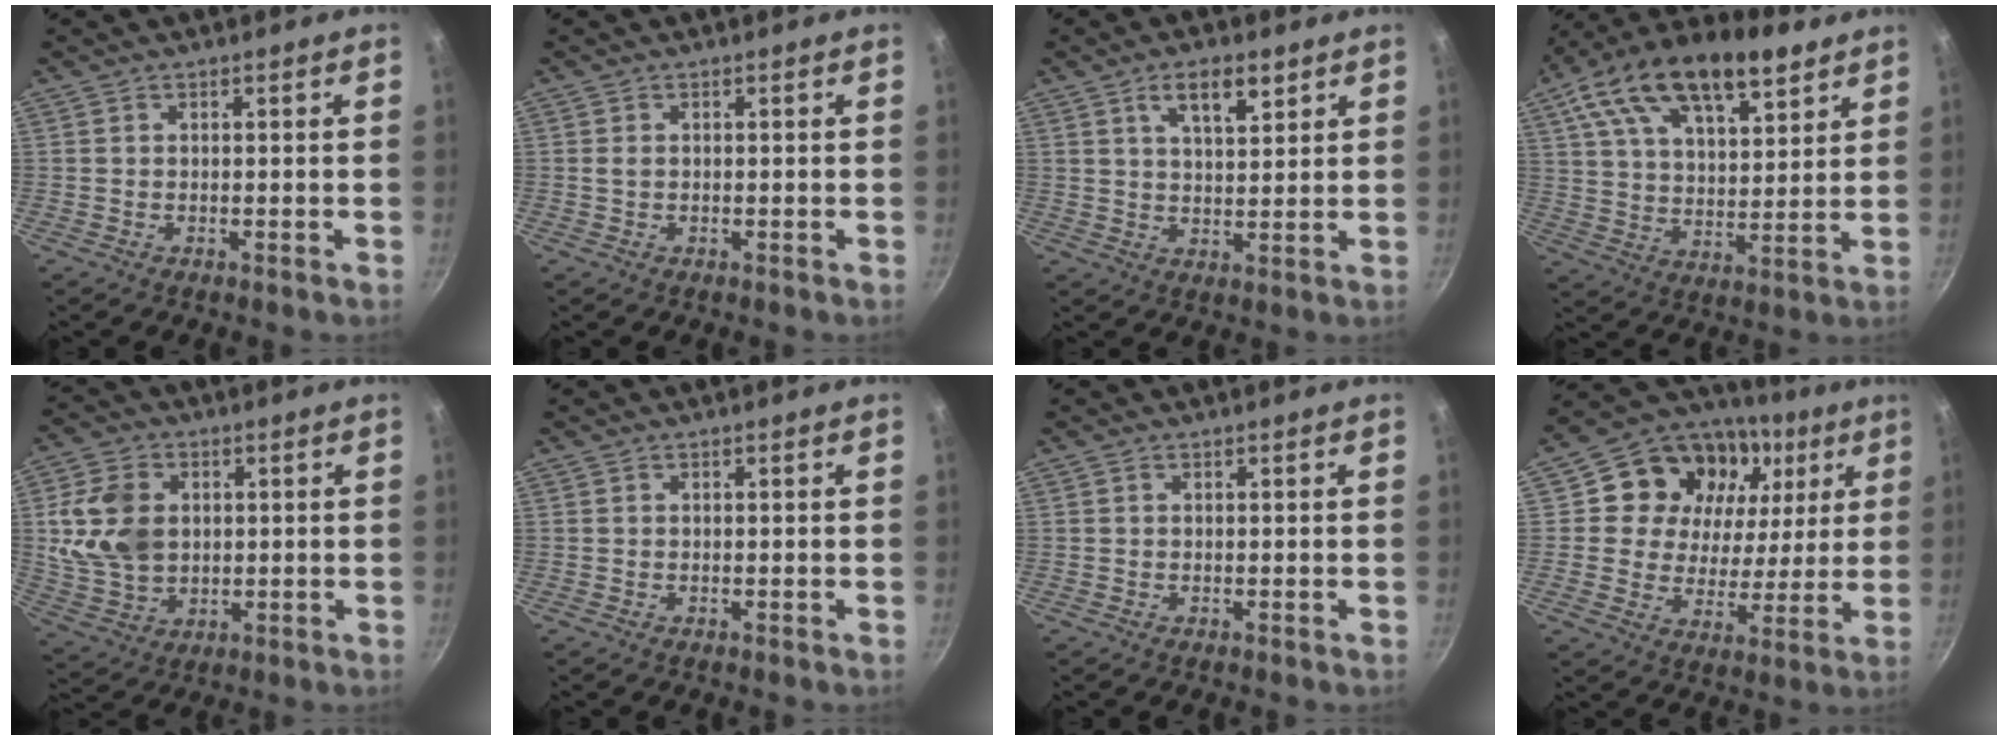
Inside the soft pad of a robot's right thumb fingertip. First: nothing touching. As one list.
[{"total": 0.9, "force": [0.2, 0.6, 0.6], "torque": [-0.011, -0.001, 0.003]}, {"total": 7.1, "force": [3.8, 3.0, 5.2], "torque": [-0.080, -0.017, 0.065]}, {"total": 21.0, "force": [12.2, 9.9, 13.9], "torque": [-0.219, -0.024, 0.203]}, {"total": 12.6, "force": [1.8, 9.6, 8.1], "torque": [-0.136, -0.008, 0.042]}, {"total": 0.0}, {"total": 0.0}, {"total": 20.1, "force": [7.0, 16.0, 10.0], "torque": [-0.150, -0.006, 0.112]}]